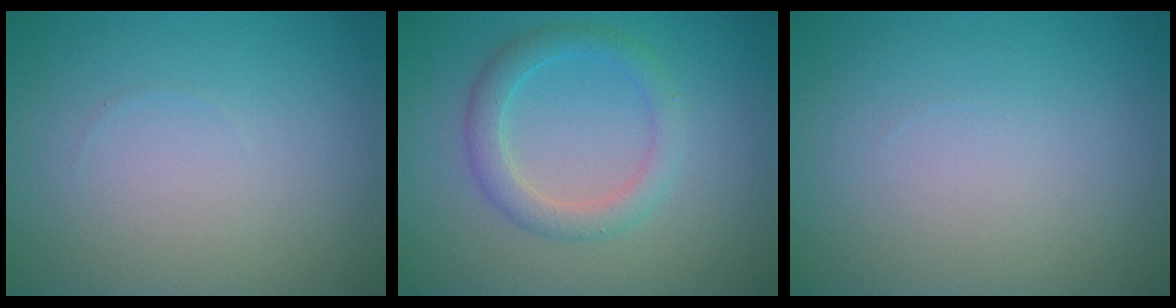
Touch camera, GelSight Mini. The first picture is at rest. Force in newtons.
{"total": 2.8, "press": 2.8, "slide": 0.1}
{"total": 0.0}